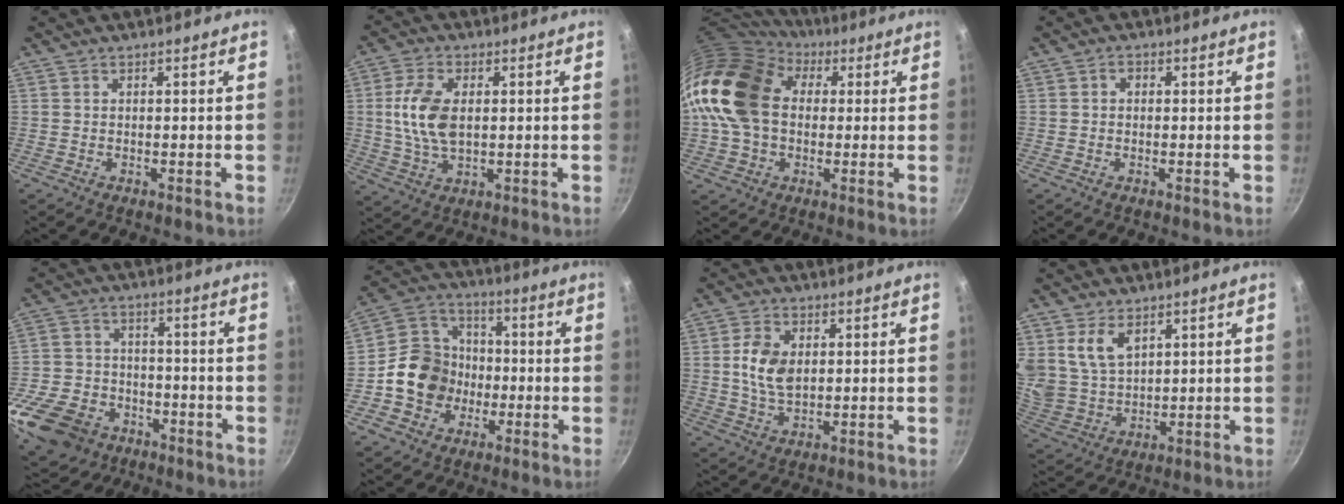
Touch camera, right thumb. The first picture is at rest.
{"total": 10.0, "force": [1.1, 5.8, 8.1], "torque": [-0.157, 0.001, 0.020]}
{"total": 19.7, "force": [2.8, 14.7, 12.9], "torque": [-0.237, 0.036, 0.037]}
{"total": 1.4, "force": [0.1, 1.2, 0.8], "torque": [-0.012, 0.004, 0.000]}
{"total": 20.3, "force": [-9.7, 14.7, 10.1], "torque": [-0.206, 0.035, -0.163]}
{"total": 12.8, "force": [-2.8, 11.2, 5.5], "torque": [-0.066, 0.037, -0.065]}
{"total": 7.9, "force": [1.1, 5.1, 6.0], "torque": [-0.102, -0.003, 0.022]}
{"total": 9.3, "force": [4.4, 6.0, 5.6], "torque": [-0.094, -0.031, 0.100]}